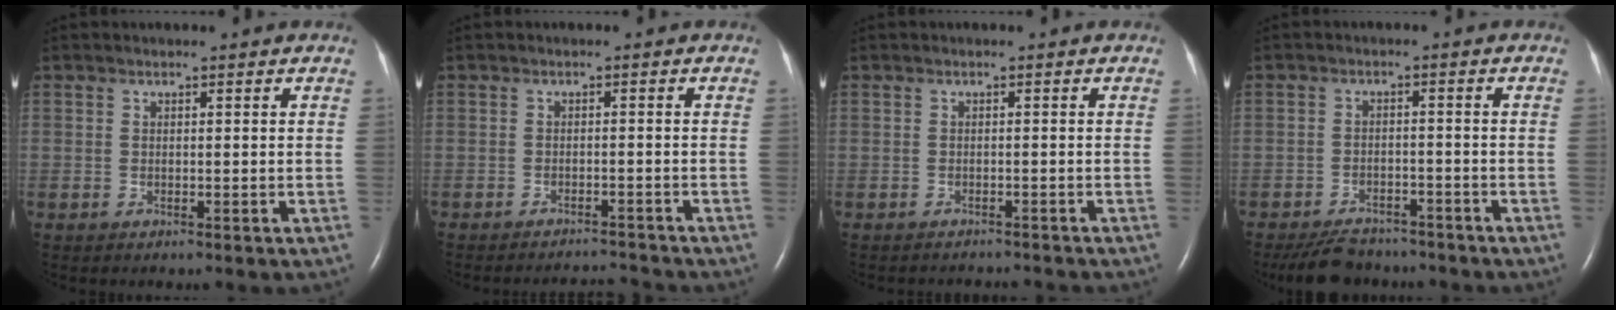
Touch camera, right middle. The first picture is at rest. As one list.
[{"total": 4.4, "force": [-4.4, -0.4, -0.4], "torque": [0.002, -0.004, -0.065]}, {"total": 4.6, "force": [-4.6, 0.6, 0.6], "torque": [-0.004, -0.009, -0.055]}, {"total": 8.3, "force": [-7.3, 2.9, 2.4], "torque": [-0.044, -0.008, -0.112]}]